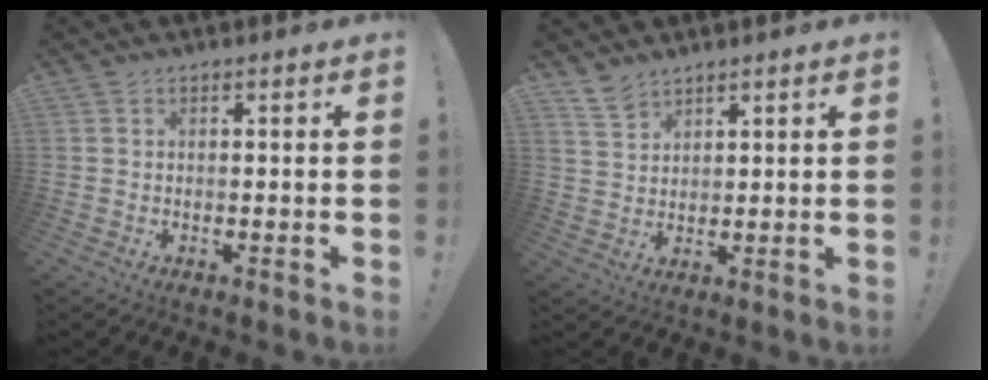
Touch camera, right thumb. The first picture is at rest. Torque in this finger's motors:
{"motor_torque": [-0.21, 0.30, -0.31, 0.39, 0.00]}